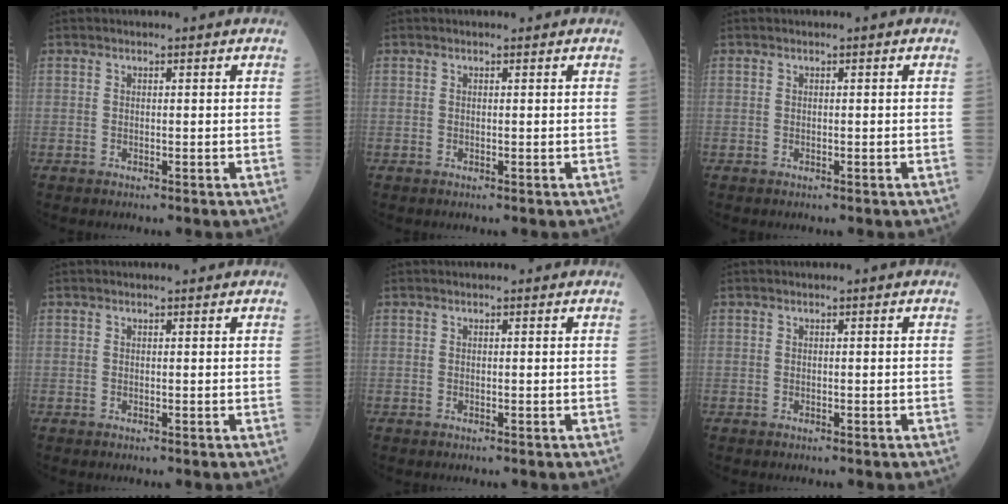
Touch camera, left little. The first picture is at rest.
{"total": 0.0}
{"total": 0.0}
{"total": 0.5, "force": [0.5, 0.1, 0.2], "torque": [-0.007, -0.001, 0.007]}
{"total": 0.0}
{"total": 0.0}